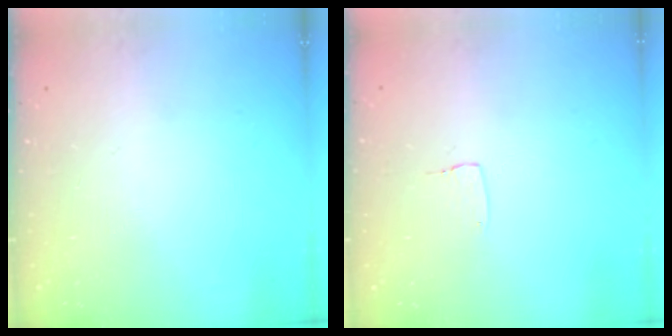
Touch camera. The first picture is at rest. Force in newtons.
{"total": 3.3, "press": 3.3, "slide": 0.1}